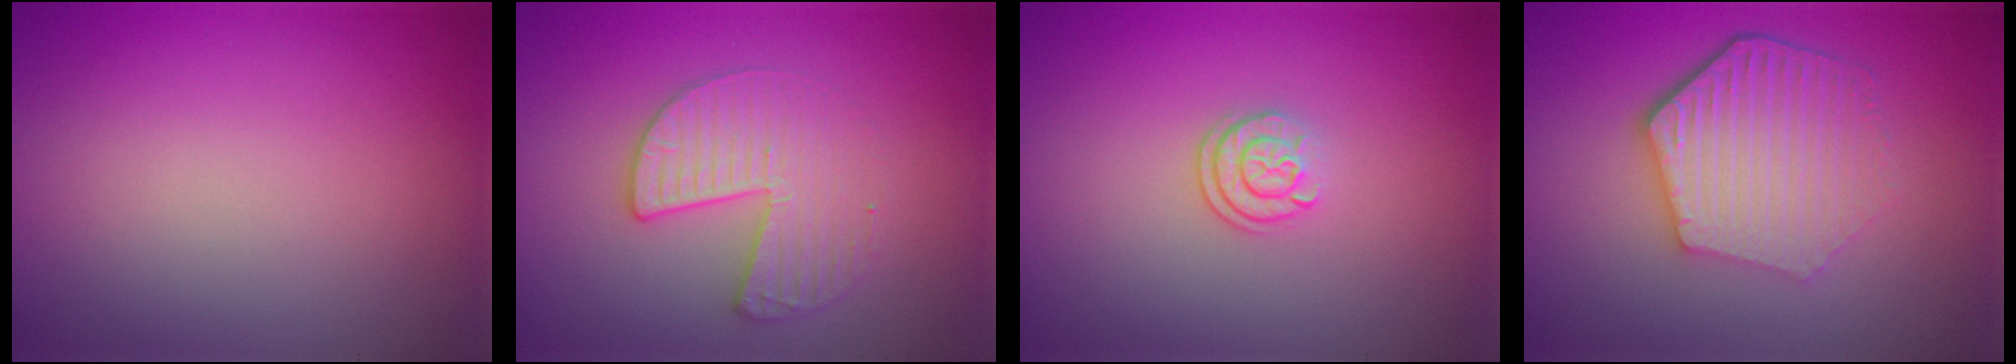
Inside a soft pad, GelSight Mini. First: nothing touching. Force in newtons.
{"total": 3.3, "press": 3.0, "slide": 1.3}
{"total": 2.2, "press": 1.7, "slide": 1.4}
{"total": 6.0, "press": 4.5, "slide": 4.0}